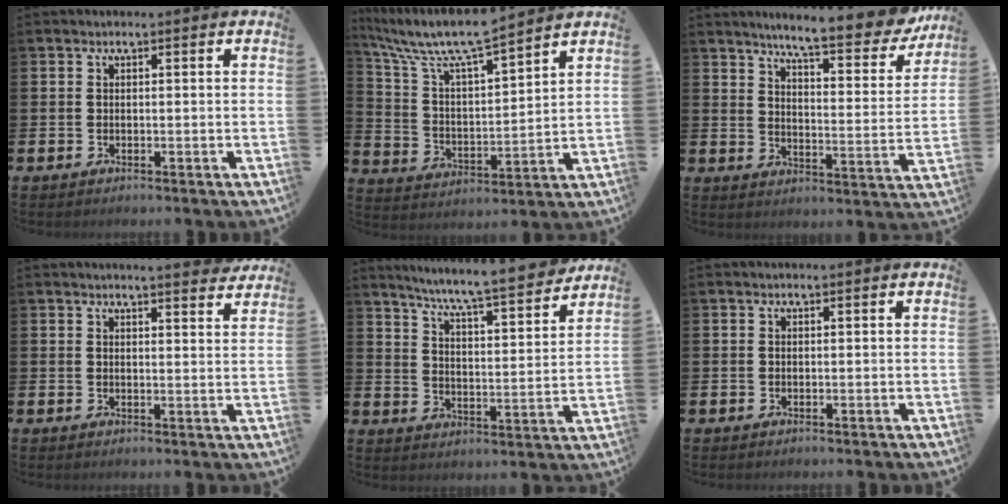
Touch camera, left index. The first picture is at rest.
{"total": 9.4, "force": [8.5, 1.1, 3.9], "torque": [-0.113, -0.051, 0.146]}
{"total": 8.4, "force": [7.6, 0.8, 3.4], "torque": [-0.074, -0.058, 0.127]}
{"total": 3.7, "force": [3.7, -0.4, 0.3], "torque": [-0.004, -0.024, 0.065]}
{"total": 7.7, "force": [7.2, -0.2, 2.7], "torque": [-0.075, -0.059, 0.121]}
{"total": 0.0}